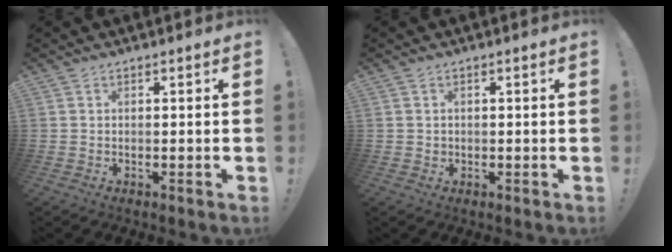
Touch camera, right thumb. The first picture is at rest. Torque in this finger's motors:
{"motor_torque": [0.15, 0.00, 0.12, -0.03, -0.04]}